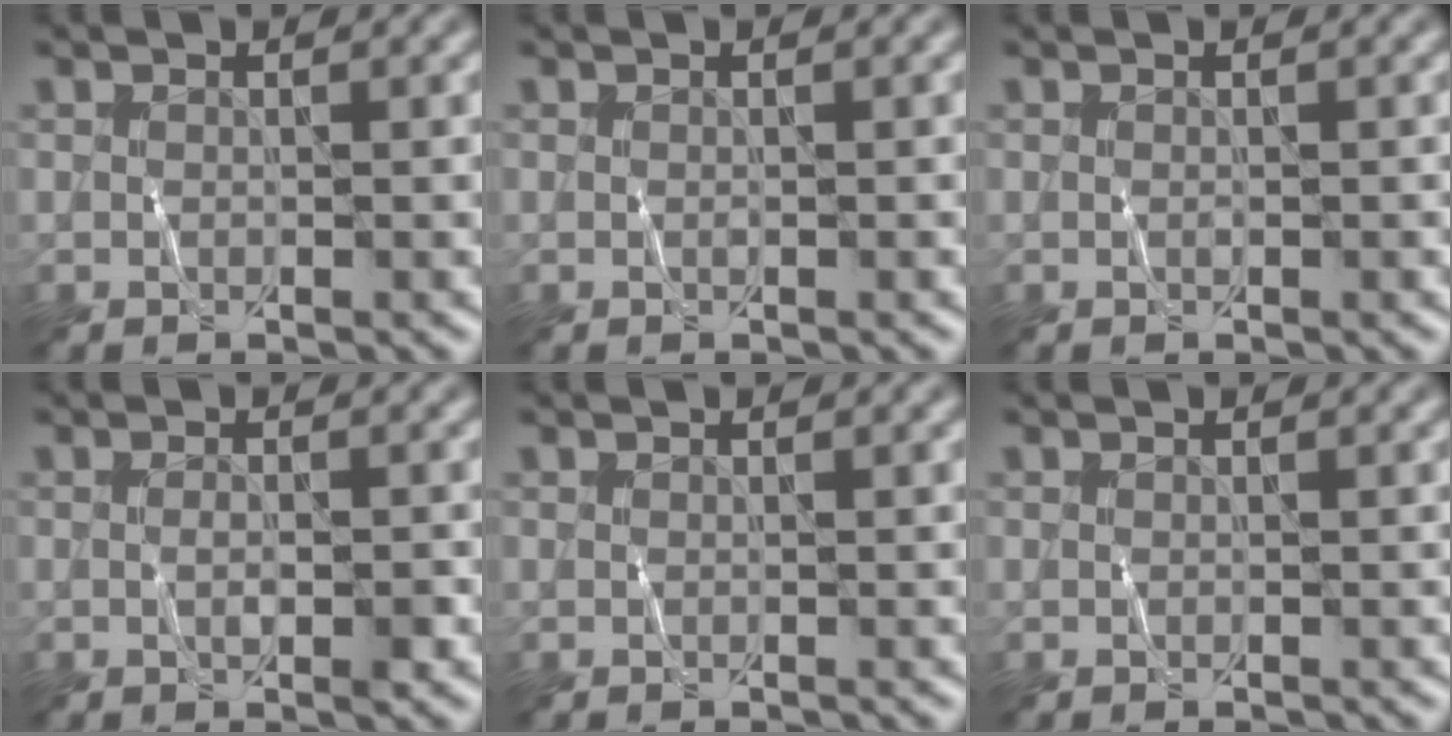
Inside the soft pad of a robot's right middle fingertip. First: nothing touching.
{"total": 0.0}
{"total": 0.0}
{"total": 1.8, "force": [-0.3, 0.6, 1.7], "torque": [-0.031, -0.002, -0.006]}
{"total": 0.0}
{"total": 0.0}